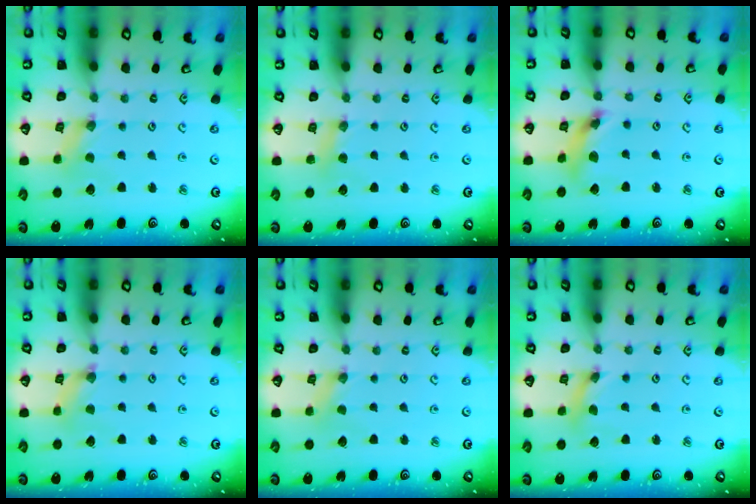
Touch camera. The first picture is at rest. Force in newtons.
{"total": 3.8, "press": 3.8, "slide": 0.5}
{"total": 9.2, "press": 9.2, "slide": 1.0}
{"total": 1.7, "press": 1.7, "slide": 0.3}
{"total": 0.0}
{"total": 2.5, "press": 2.4, "slide": 0.3}